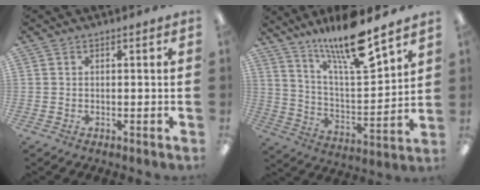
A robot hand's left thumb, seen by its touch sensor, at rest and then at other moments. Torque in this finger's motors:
{"motor_torque": [0.25, 0.23, 1.43, -1.34, 0.09]}